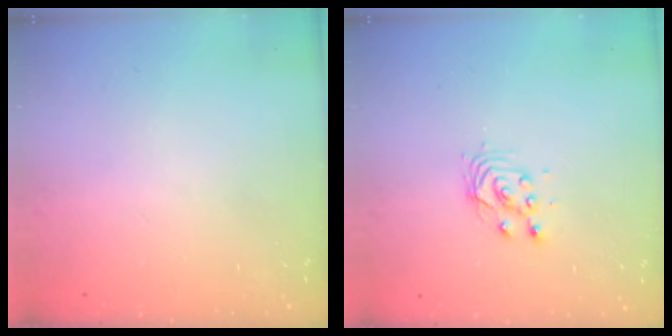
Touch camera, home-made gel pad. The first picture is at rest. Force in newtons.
{"total": 3.6, "press": 3.6, "slide": 0.3}